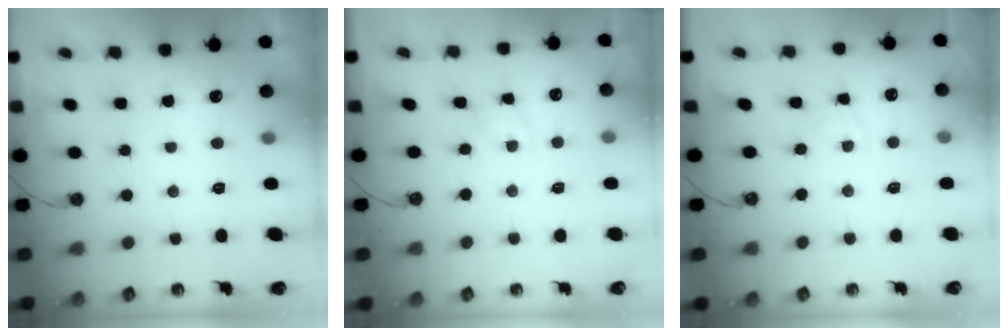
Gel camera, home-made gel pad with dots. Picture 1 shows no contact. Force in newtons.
{"total": 2.7, "press": 2.7, "slide": 0.3}
{"total": 3.5, "press": 3.5, "slide": 0.5}